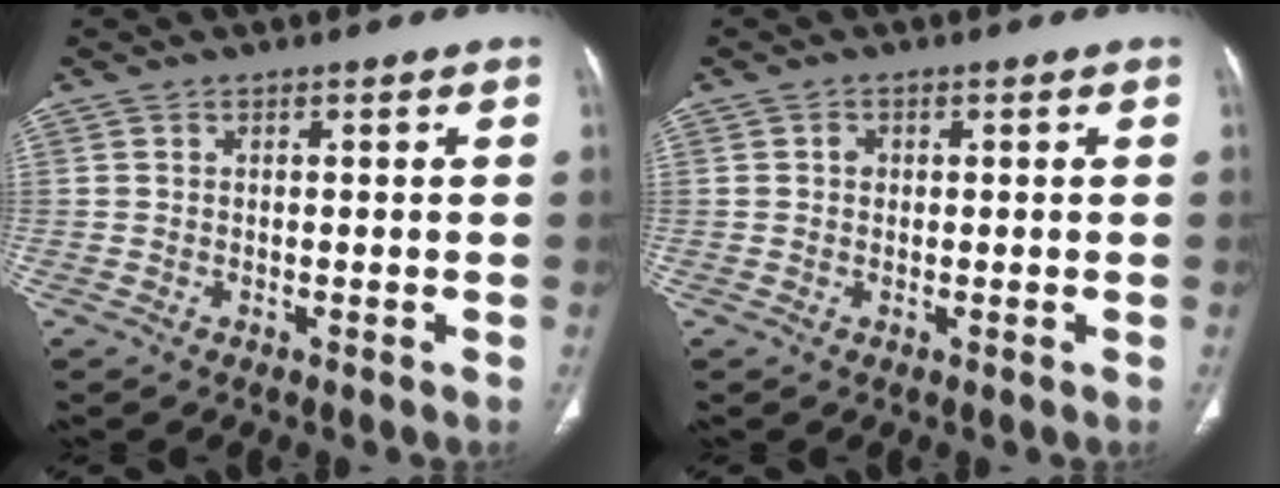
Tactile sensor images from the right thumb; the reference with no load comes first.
{"total": 1.1, "force": [0.2, 1.0, 0.5], "torque": [-0.006, 0.003, 0.002]}